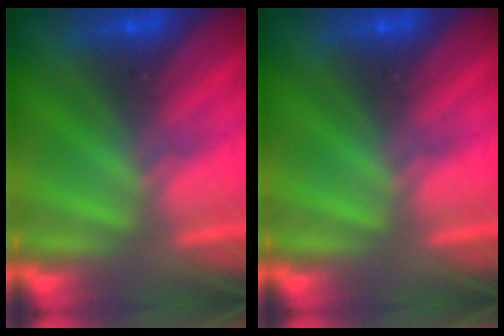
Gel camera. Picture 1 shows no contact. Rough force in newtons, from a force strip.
{"total": 0.0}